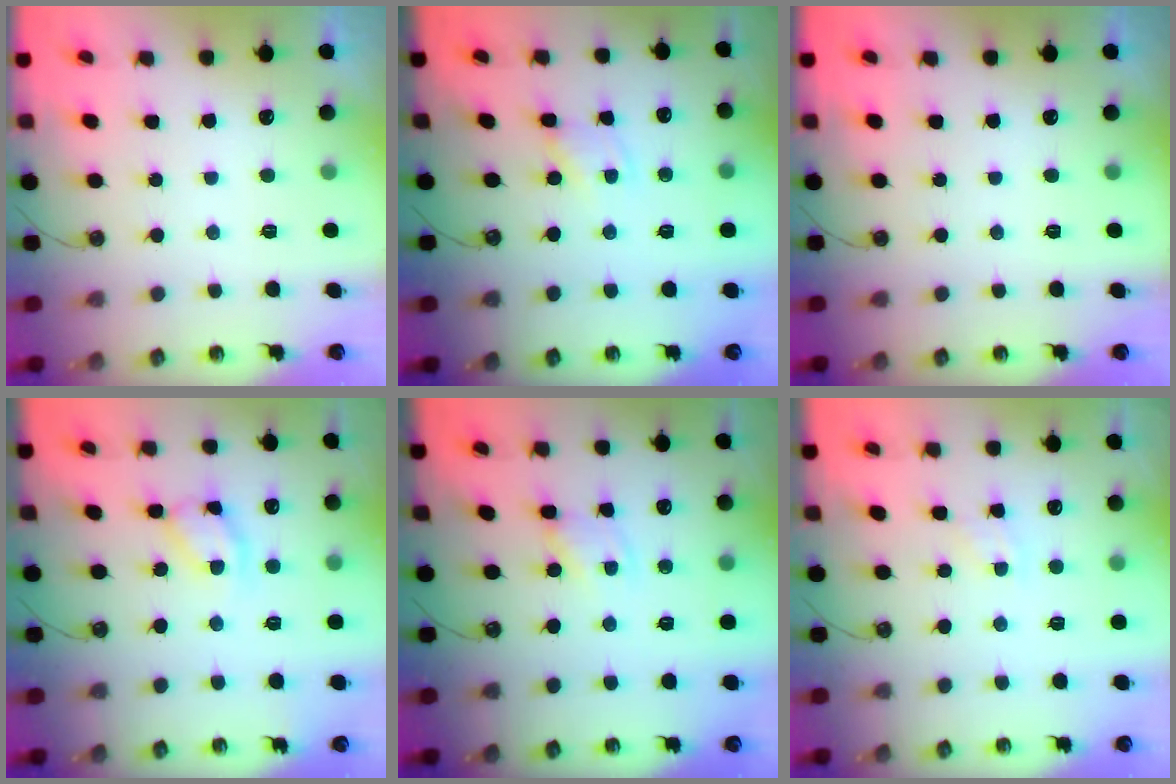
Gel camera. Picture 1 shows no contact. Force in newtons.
{"total": 1.1, "press": 1.1, "slide": 0.1}
{"total": 0.0}
{"total": 12.2, "press": 12.2, "slide": 0.9}
{"total": 1.8, "press": 1.8, "slide": 0.1}
{"total": 2.9, "press": 2.9, "slide": 0.4}